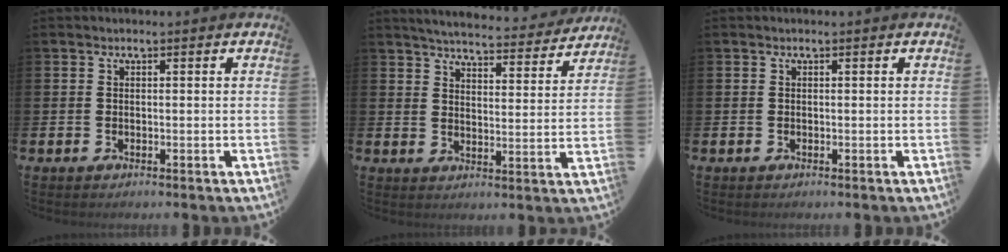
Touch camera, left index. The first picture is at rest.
{"total": 5.2, "force": [5.1, 0.4, 1.0], "torque": [-0.035, -0.037, 0.085]}
{"total": 0.0}